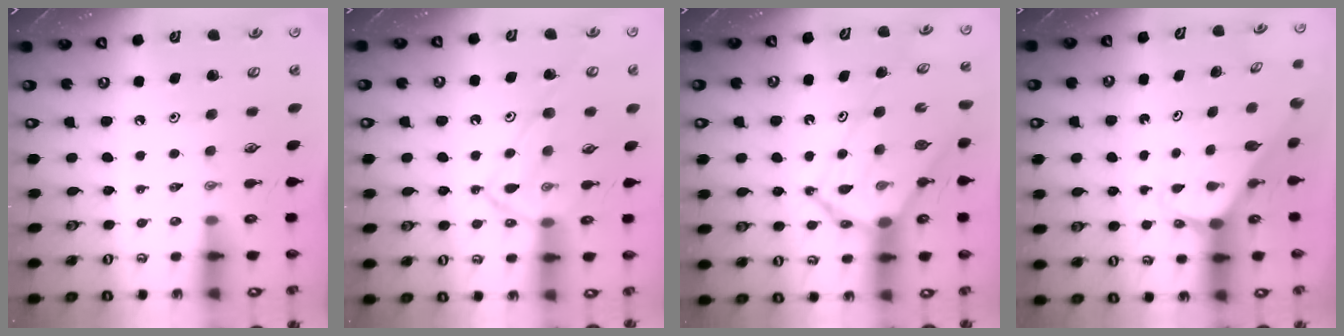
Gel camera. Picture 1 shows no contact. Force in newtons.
{"total": 12.9, "press": 12.9, "slide": 0.5}
{"total": 16.2, "press": 16.1, "slide": 1.7}
{"total": 2.0, "press": 2.0, "slide": 0.1}